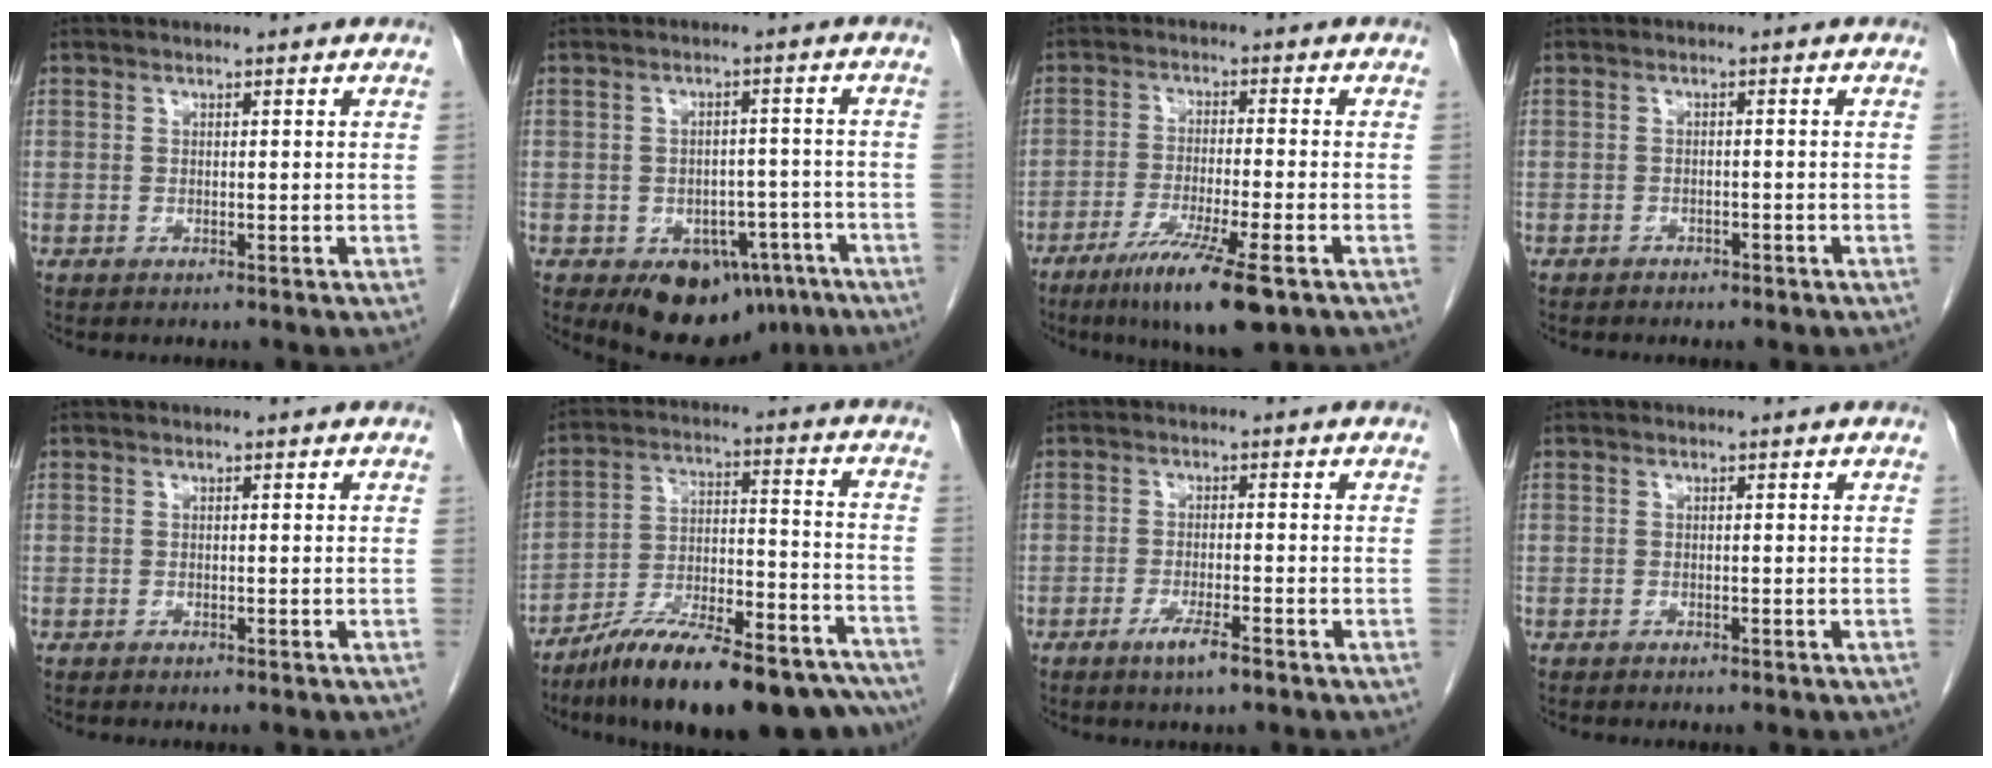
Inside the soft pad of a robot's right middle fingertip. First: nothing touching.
{"total": 11.4, "force": [-6.9, 6.8, 6.0], "torque": [-0.060, 0.015, -0.090]}
{"total": 10.5, "force": [-6.4, 0.6, 8.3], "torque": [-0.148, -0.028, -0.103]}
{"total": 2.6, "force": [-2.1, 1.2, 1.0], "torque": [-0.019, 0.000, -0.020]}
{"total": 0.6, "force": [-0.4, 0.2, 0.3], "torque": [-0.011, -0.001, -0.006]}
{"total": 25.2, "force": [-20.3, 5.0, 14.0], "torque": [-0.161, 0.017, -0.310]}
{"total": 4.0, "force": [-2.5, 0.3, 3.1], "torque": [-0.059, -0.006, -0.044]}
{"total": 0.9, "force": [-0.7, 0.3, 0.4], "torque": [-0.011, -0.001, -0.007]}